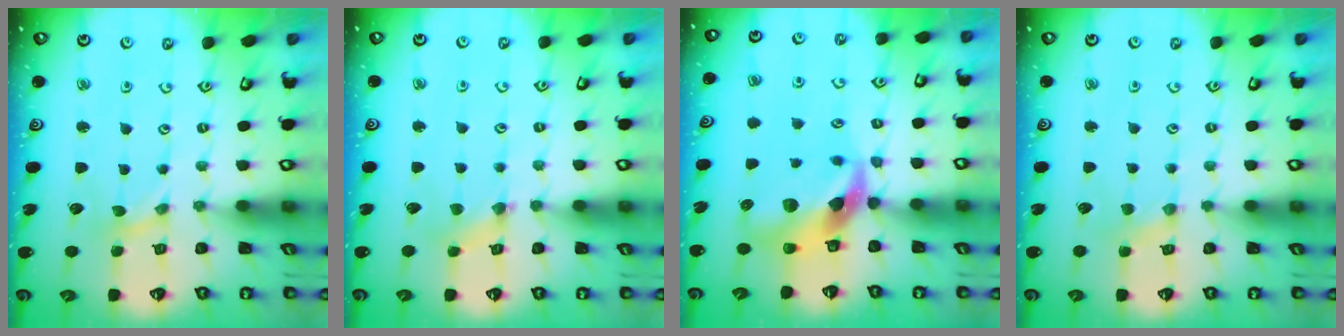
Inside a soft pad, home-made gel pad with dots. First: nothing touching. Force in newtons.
{"total": 1.5, "press": 1.4, "slide": 0.3}
{"total": 13.0, "press": 12.9, "slide": 1.8}
{"total": 2.2, "press": 2.1, "slide": 0.4}